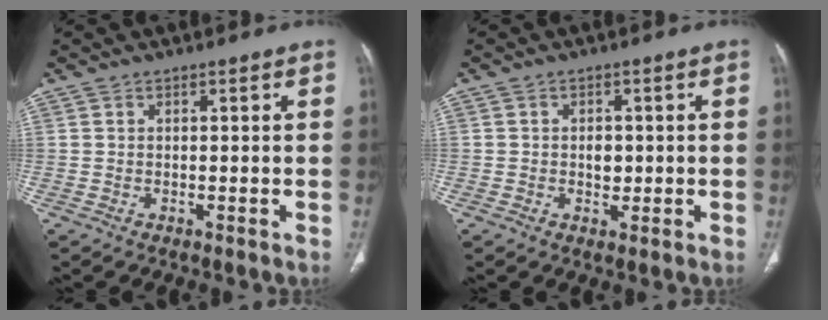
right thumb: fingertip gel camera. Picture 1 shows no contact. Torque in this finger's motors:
{"motor_torque": [3.00, 2.01, 0.58, -0.56, 0.45]}